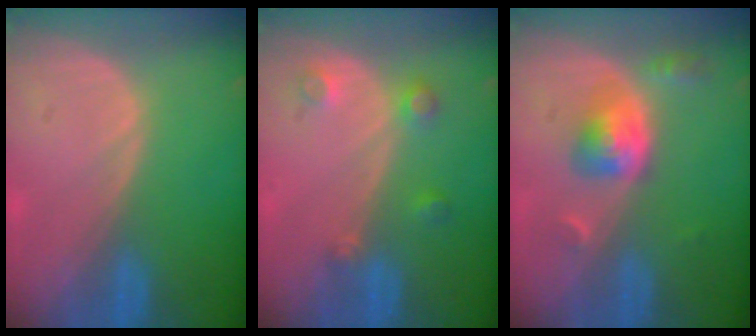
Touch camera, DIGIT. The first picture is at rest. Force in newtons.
{"total": 3.5, "press": 3.1, "slide": 1.7}
{"total": 5.2, "press": 4.8, "slide": 2.0}